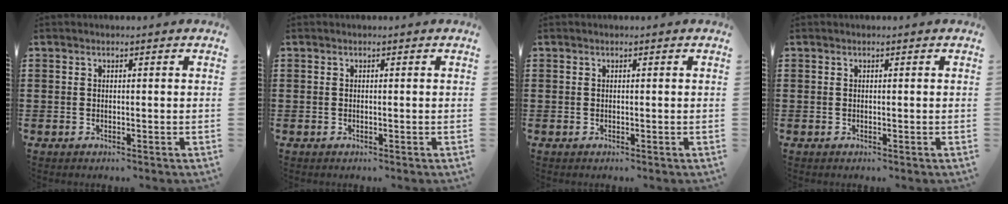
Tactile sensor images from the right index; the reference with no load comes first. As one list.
[{"total": 0.0}, {"total": 0.0}, {"total": 0.0}]